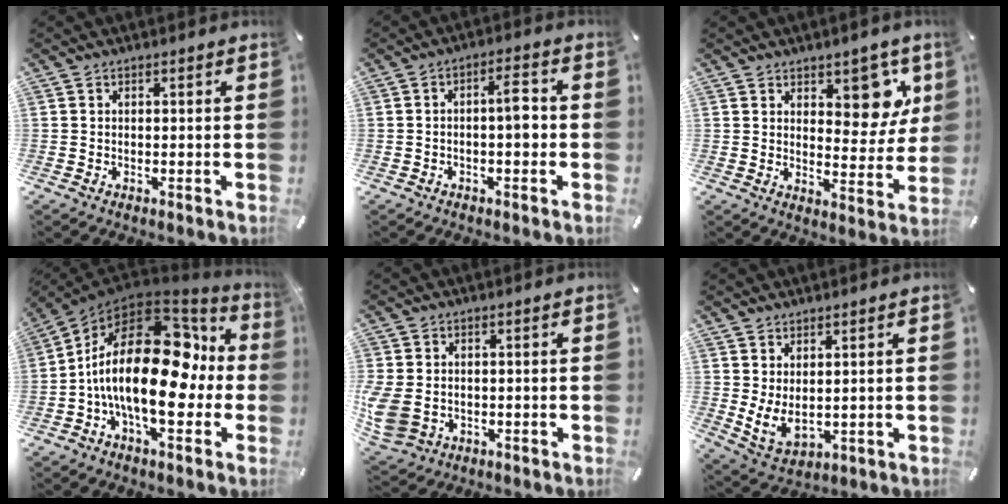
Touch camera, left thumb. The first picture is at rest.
{"total": 5.6, "force": [-0.7, 2.2, 5.1], "torque": [-0.082, 0.014, -0.016]}
{"total": 10.8, "force": [6.1, 6.3, 6.3], "torque": [-0.045, -0.047, 0.100]}
{"total": 26.7, "force": [-0.5, 13.3, 23.1], "torque": [-0.425, -0.008, -0.007]}
{"total": 7.2, "force": [-0.8, 5.7, 4.3], "torque": [-0.121, 0.000, -0.016]}
{"total": 5.5, "force": [2.2, 3.4, 3.9], "torque": [-0.090, -0.024, 0.039]}